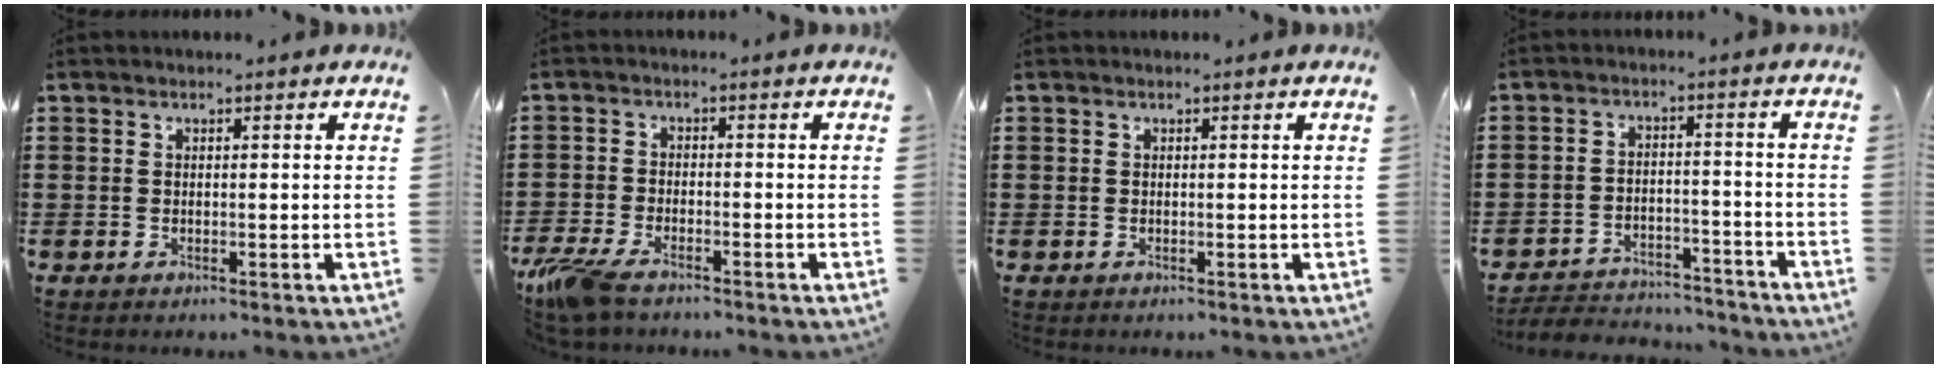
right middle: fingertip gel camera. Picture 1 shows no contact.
{"total": 5.2, "force": [-3.9, 1.3, 3.2], "torque": [-0.095, -0.013, -0.082]}
{"total": 0.0}
{"total": 4.4, "force": [-4.3, 1.1, 0.1], "torque": [-0.013, 0.008, -0.093]}